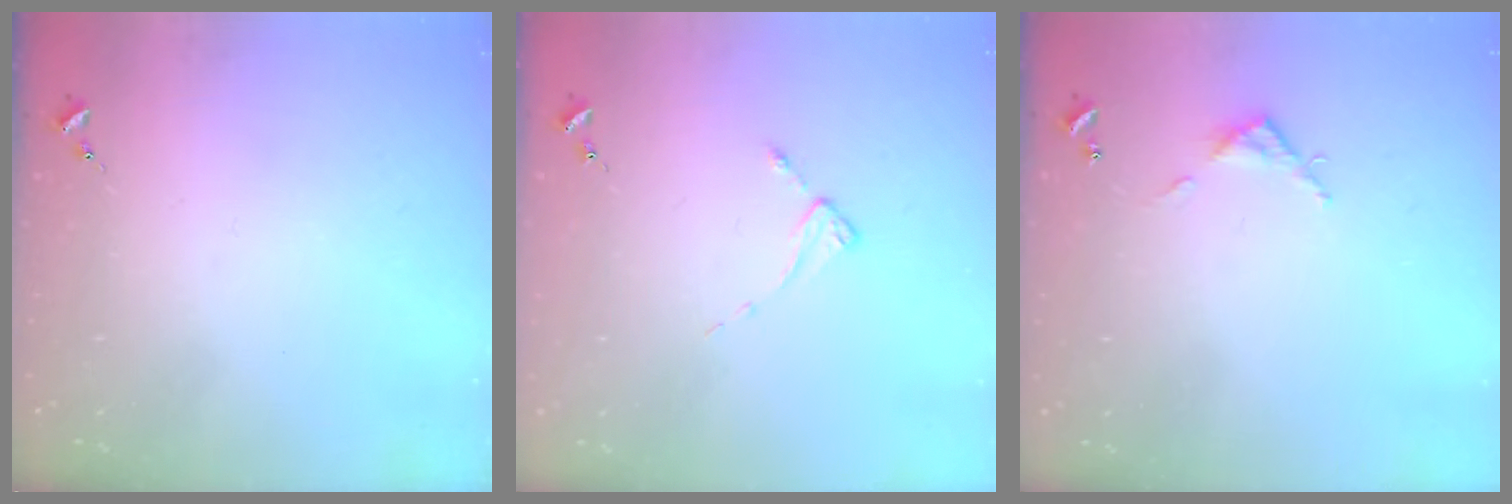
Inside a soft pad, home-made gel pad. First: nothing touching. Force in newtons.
{"total": 1.9, "press": 1.8, "slide": 0.3}
{"total": 3.9, "press": 3.9, "slide": 0.3}